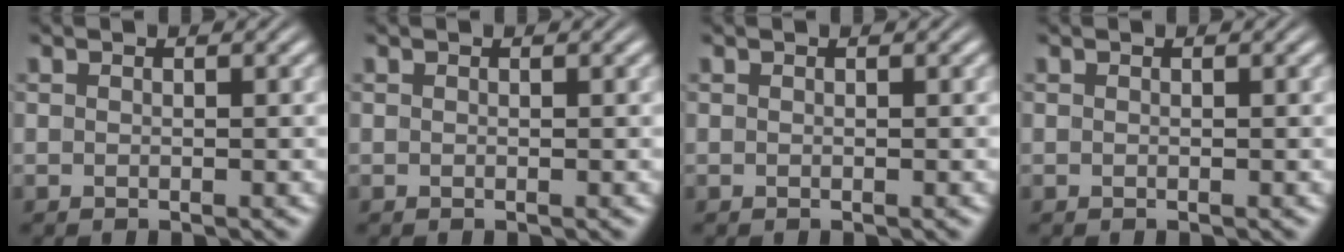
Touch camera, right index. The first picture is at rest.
{"total": 0.0}
{"total": 0.0}
{"total": 0.0}